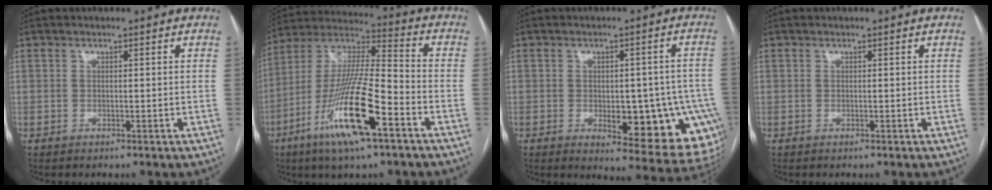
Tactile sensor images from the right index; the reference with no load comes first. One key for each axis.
{"total": 18.4, "fx": -8.4, "fy": 2.5, "fz": 16.2, "tx": -0.335, "ty": -0.022, "tz": -0.154}
{"total": 15.6, "fx": -5.0, "fy": 6.3, "fz": 13.3, "tx": -0.090, "ty": 0.019, "tz": -0.045}
{"total": 0.0}